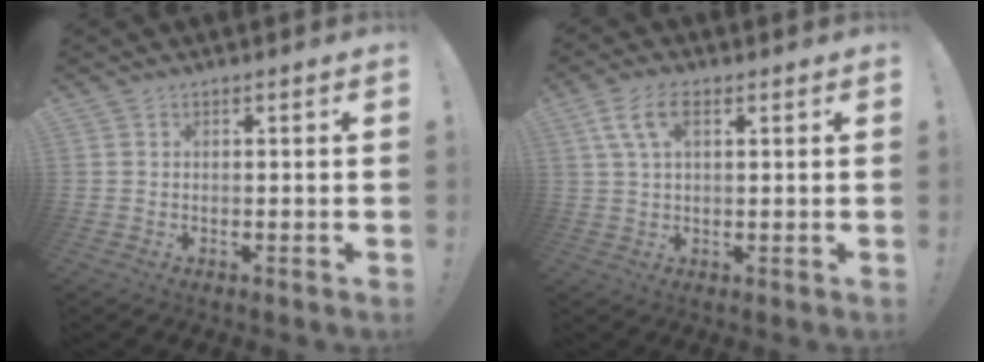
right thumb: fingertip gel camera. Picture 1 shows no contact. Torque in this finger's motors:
{"motor_torque": [0.69, 0.92, 0.62, 0.27, 0.01]}